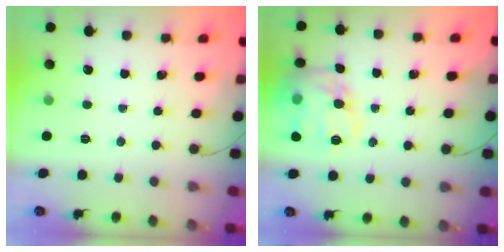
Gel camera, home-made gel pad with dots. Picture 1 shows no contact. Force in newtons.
{"total": 17.0, "press": 16.9, "slide": 2.3}